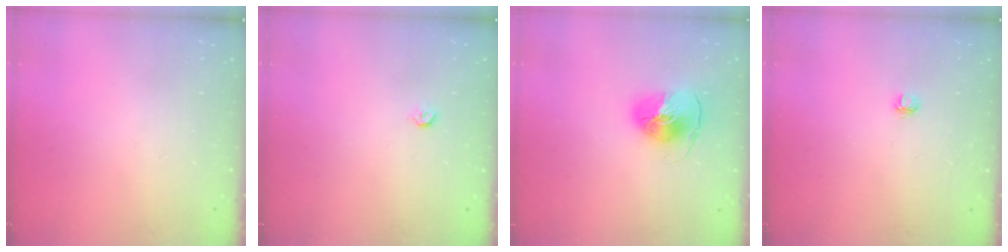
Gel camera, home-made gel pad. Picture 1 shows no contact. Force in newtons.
{"total": 3.6, "press": 3.6, "slide": 0.7}
{"total": 8.1, "press": 8.1, "slide": 0.3}
{"total": 3.2, "press": 3.2, "slide": 0.3}